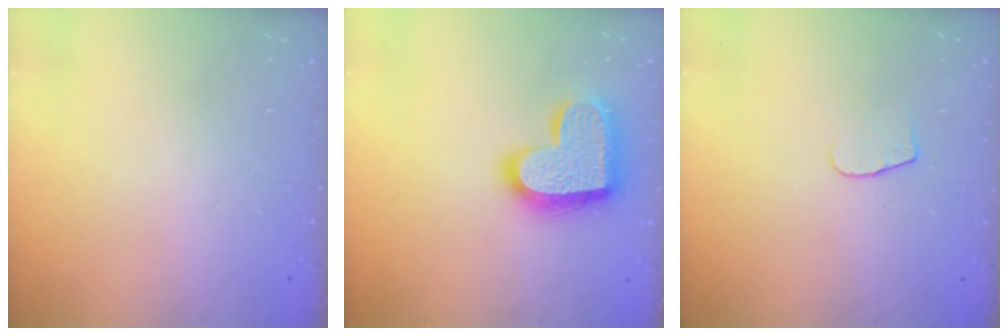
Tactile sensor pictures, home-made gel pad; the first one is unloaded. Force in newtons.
{"total": 19.6, "press": 19.5, "slide": 1.3}
{"total": 5.4, "press": 5.4, "slide": 0.5}